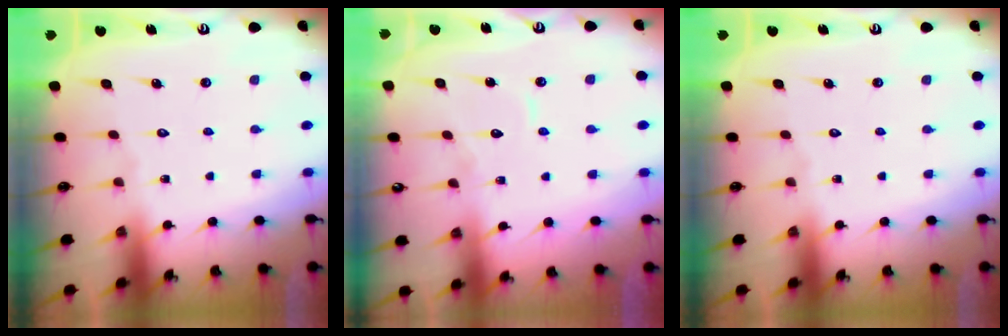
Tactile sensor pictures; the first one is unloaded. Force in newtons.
{"total": 6.1, "press": 6.1, "slide": 0.6}
{"total": 0.0}